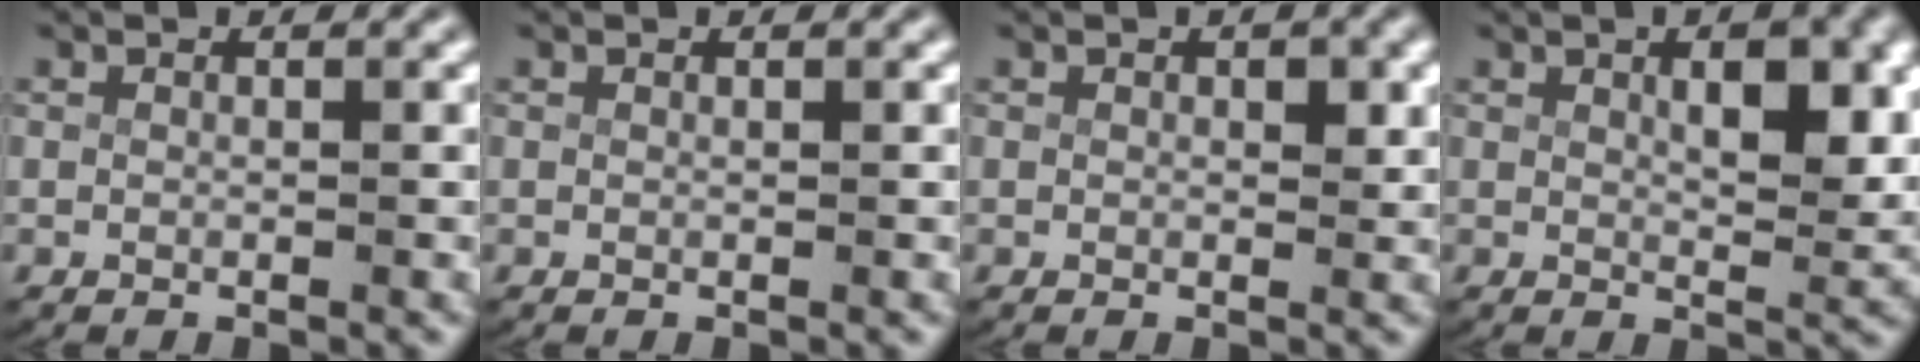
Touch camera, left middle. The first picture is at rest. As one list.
[{"total": 0.0}, {"total": 0.9, "force": [0.3, 0.5, 0.7], "torque": [-0.007, -0.004, 0.005]}, {"total": 4.0, "force": [1.3, 1.2, 3.6], "torque": [-0.053, -0.011, 0.024]}]